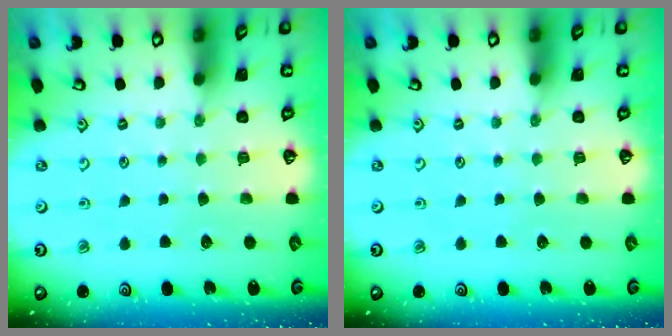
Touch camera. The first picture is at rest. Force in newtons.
{"total": 0.0}